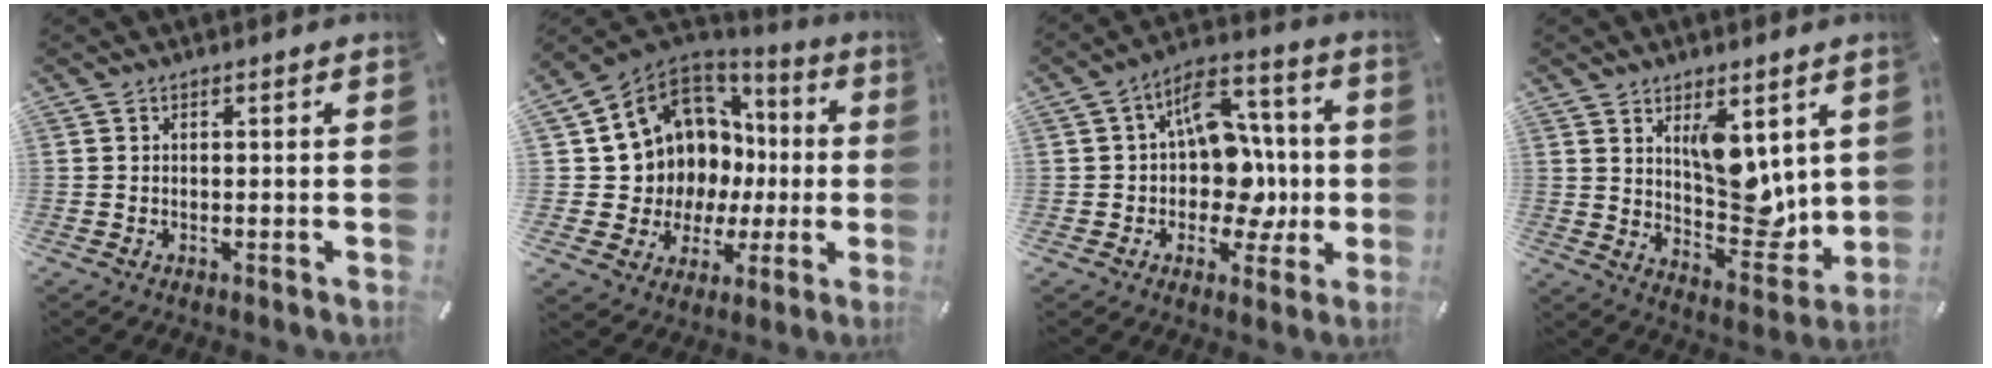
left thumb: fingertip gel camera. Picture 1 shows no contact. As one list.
[{"total": 11.4, "force": [4.0, 10.4, 2.4], "torque": [-0.057, -0.063, 0.098]}, {"total": 14.5, "force": [1.0, 11.3, 9.0], "torque": [-0.118, -0.001, 0.029]}, {"total": 11.6, "force": [4.0, 7.6, 7.7], "torque": [-0.073, -0.039, 0.079]}]